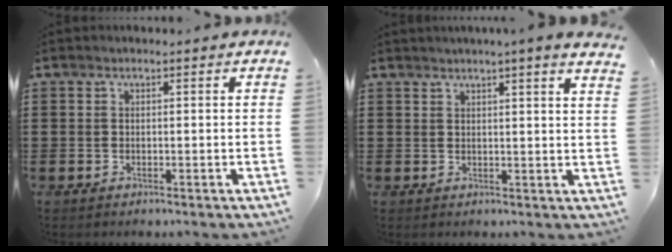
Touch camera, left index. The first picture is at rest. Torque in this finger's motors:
{"motor_torque": [2.14, 0.00, 0.29, 0.12]}